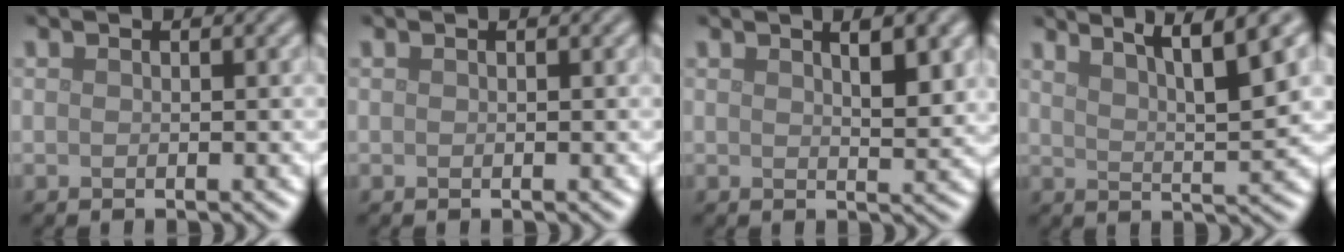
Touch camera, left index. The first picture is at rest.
{"total": 0.0}
{"total": 3.2, "force": [1.6, 0.9, 2.7], "torque": [-0.032, 0.000, 0.027]}
{"total": 6.7, "force": [4.5, 1.1, 4.9], "torque": [-0.063, 0.011, 0.073]}